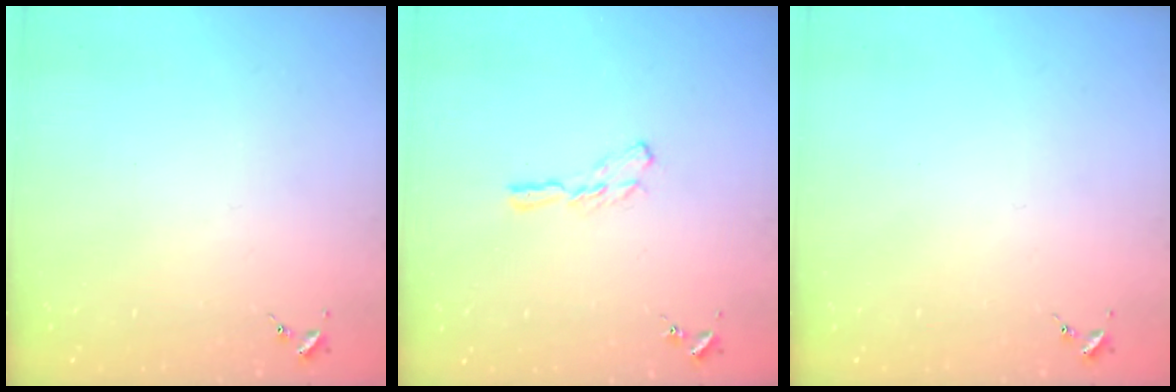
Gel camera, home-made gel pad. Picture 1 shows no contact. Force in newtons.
{"total": 5.8, "press": 5.8, "slide": 0.5}
{"total": 0.0}